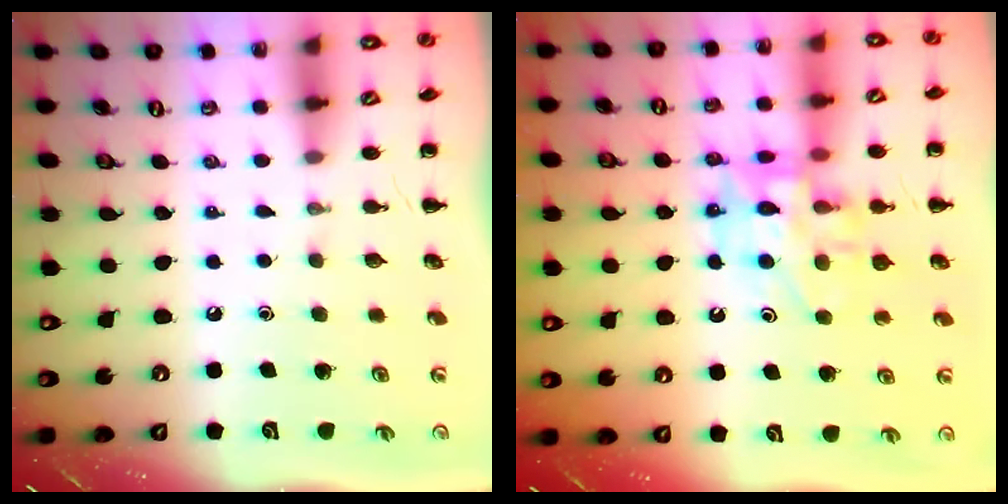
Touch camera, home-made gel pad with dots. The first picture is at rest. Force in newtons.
{"total": 14.2, "press": 13.8, "slide": 3.0}